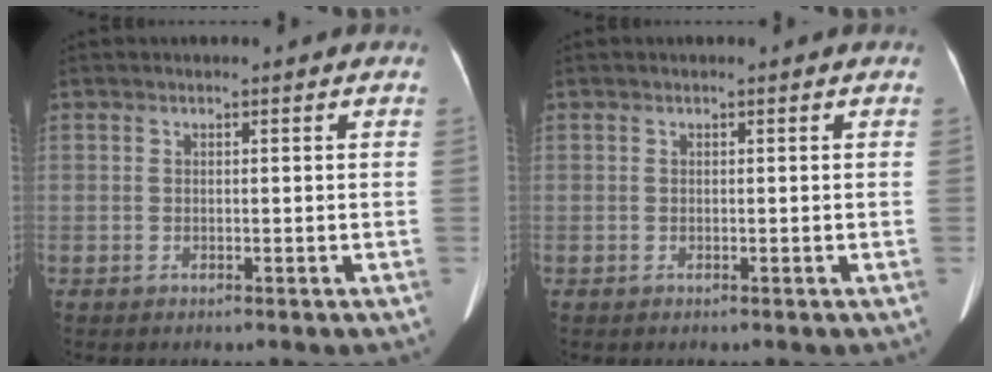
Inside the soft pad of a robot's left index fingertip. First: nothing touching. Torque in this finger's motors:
{"motor_torque": [0.01, 0.01, 0.00, 0.00]}